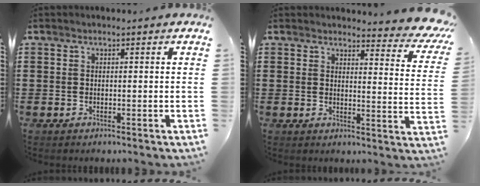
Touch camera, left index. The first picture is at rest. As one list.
[{"total": 4.5, "force": [4.1, 0.3, 1.9], "torque": [-0.037, -0.025, 0.068]}]